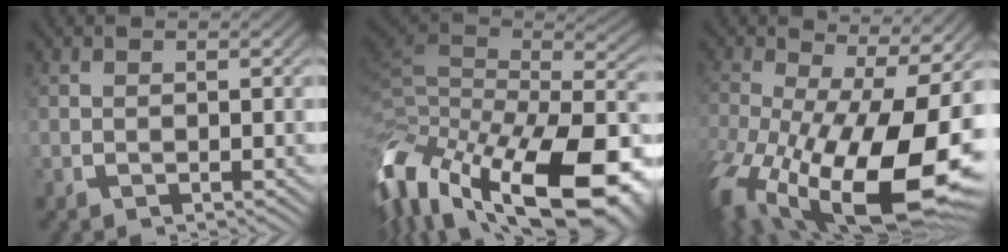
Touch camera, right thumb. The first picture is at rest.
{"total": 18.6, "force": [-3.7, 12.2, 13.5], "torque": [-0.279, -0.066, -0.022]}
{"total": 18.0, "force": [-4.4, 10.1, 14.3], "torque": [-0.273, -0.080, -0.022]}